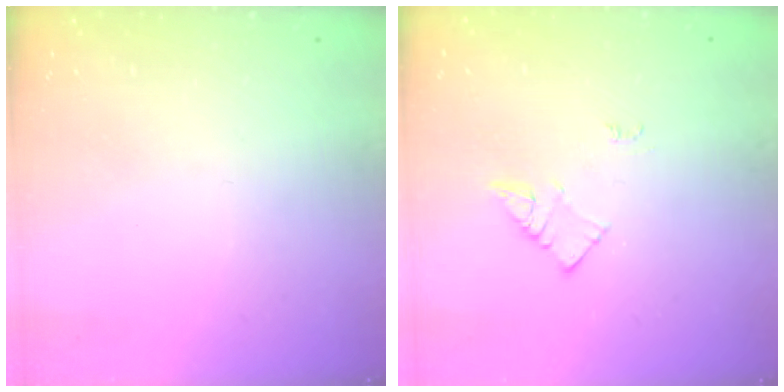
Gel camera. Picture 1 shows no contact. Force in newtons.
{"total": 2.7, "press": 2.6, "slide": 0.4}